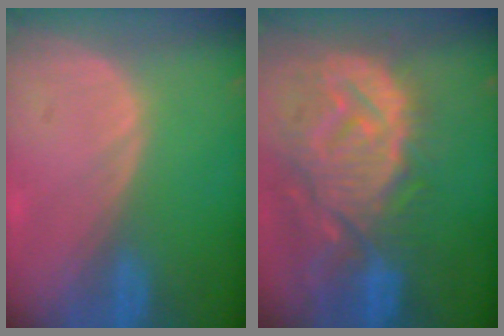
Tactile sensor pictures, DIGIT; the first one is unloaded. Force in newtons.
{"total": 14.0, "press": 12.1, "slide": 7.1}